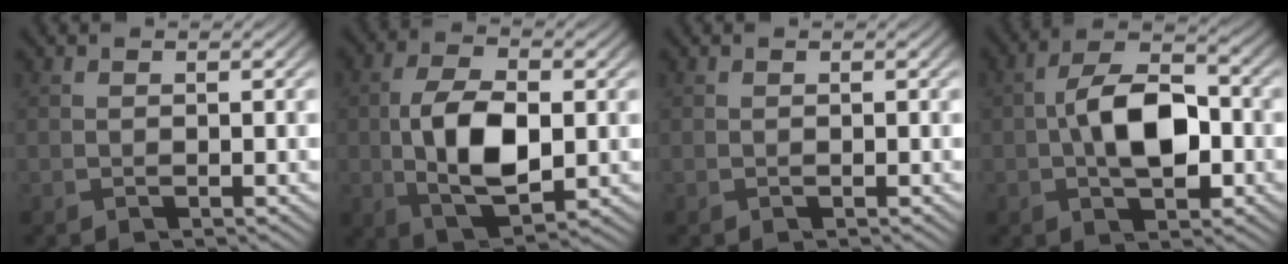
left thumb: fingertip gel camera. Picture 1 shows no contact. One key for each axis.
{"total": 10.1, "fx": -0.7, "fy": 5.3, "fz": 8.5, "tx": -0.173, "ty": -0.003, "tz": -0.012}
{"total": 0.0}
{"total": 8.9, "fx": -0.5, "fy": 5.0, "fz": 7.4, "tx": -0.144, "ty": 0.000, "tz": -0.012}